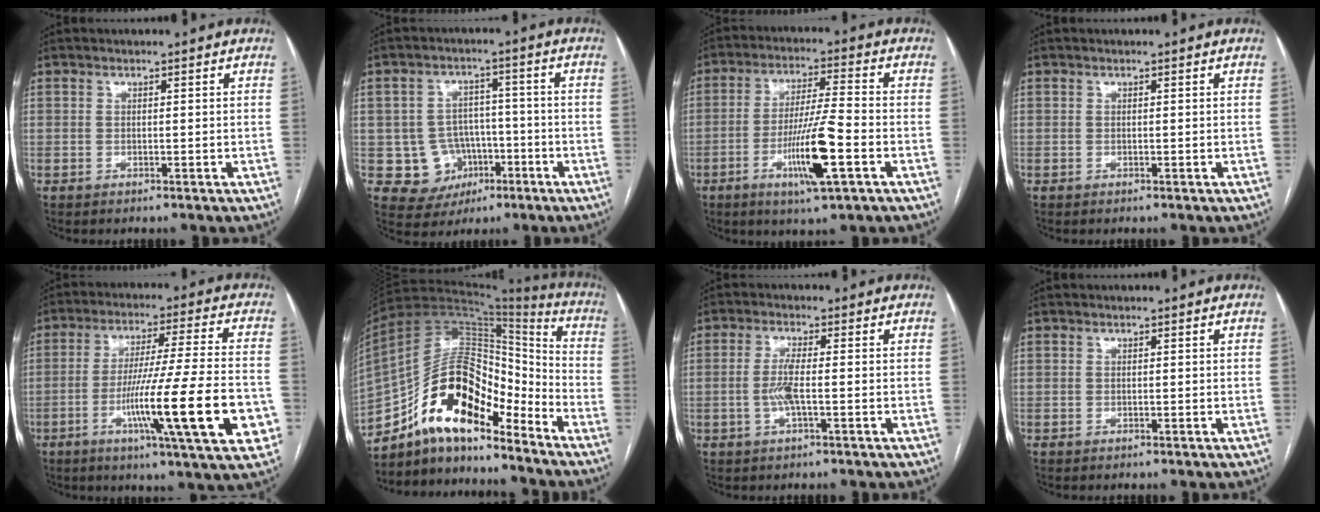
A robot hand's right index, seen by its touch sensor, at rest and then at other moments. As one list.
[{"total": 7.8, "force": [-2.2, 7.3, 1.7], "torque": [-0.023, 0.020, -0.024]}, {"total": 11.1, "force": [-4.0, 0.3, 10.4], "torque": [-0.193, -0.012, -0.072]}, {"total": 0.0}, {"total": 19.5, "force": [-6.1, 0.3, 18.5], "torque": [-0.264, -0.017, -0.095]}, {"total": 17.1, "force": [-12.2, 6.0, 10.4], "torque": [-0.186, 0.045, -0.214]}, {"total": 3.9, "force": [-0.8, 0.3, 3.8], "torque": [-0.081, -0.001, -0.017]}, {"total": 0.0}]